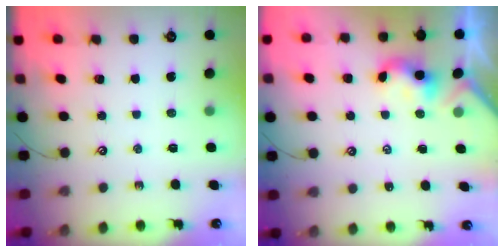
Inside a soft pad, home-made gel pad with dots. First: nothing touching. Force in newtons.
{"total": 2.4, "press": 2.4, "slide": 0.2}